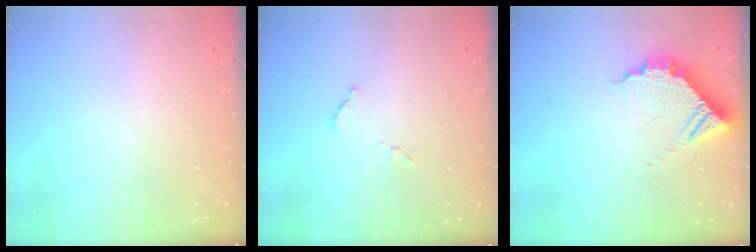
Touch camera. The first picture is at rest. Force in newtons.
{"total": 8.4, "press": 8.4, "slide": 0.4}
{"total": 11.1, "press": 11.0, "slide": 1.0}